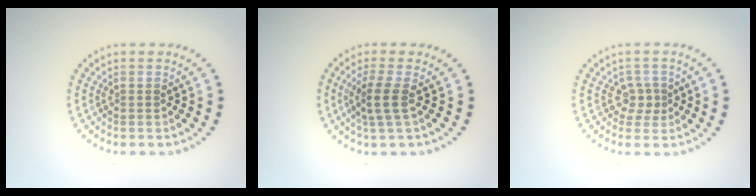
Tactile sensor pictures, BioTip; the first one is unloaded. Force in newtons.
{"total": 2.4, "press": 2.0, "slide": 1.4}
{"total": 1.6, "press": 1.3, "slide": 1.0}